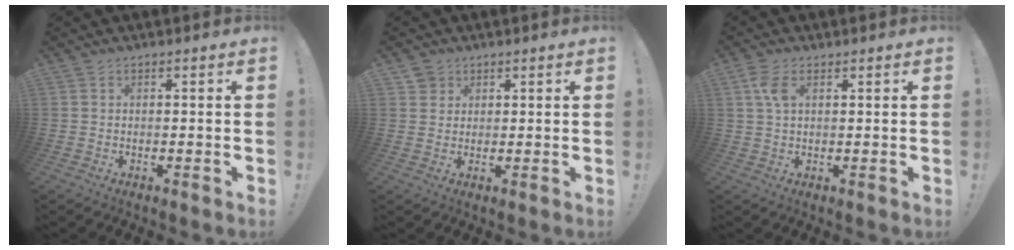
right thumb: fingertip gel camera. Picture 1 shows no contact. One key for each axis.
{"total": 3.1, "fx": 1.8, "fy": 2.4, "fz": 0.3, "tx": 0.001, "ty": -0.008, "tz": 0.033}
{"total": 5.3, "fx": 2.0, "fy": 2.8, "fz": 4.0, "tx": -0.080, "ty": -0.002, "tz": 0.036}